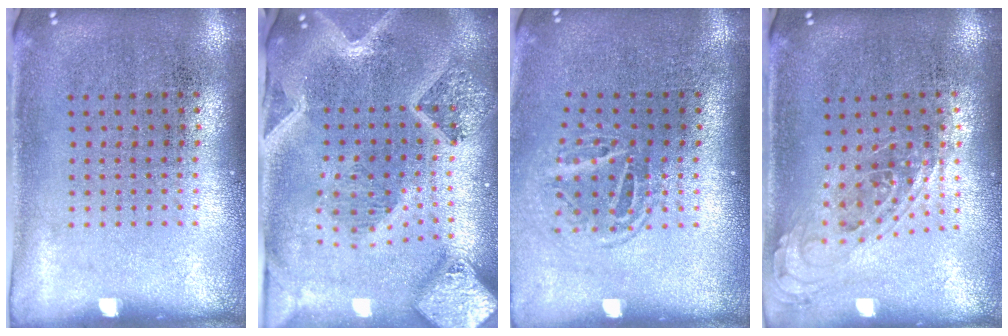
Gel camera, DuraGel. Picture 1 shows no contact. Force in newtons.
{"total": 3.8, "press": 3.0, "slide": 2.3}
{"total": 1.6, "press": 1.1, "slide": 1.2}
{"total": 0.7, "press": 0.7, "slide": 0.2}